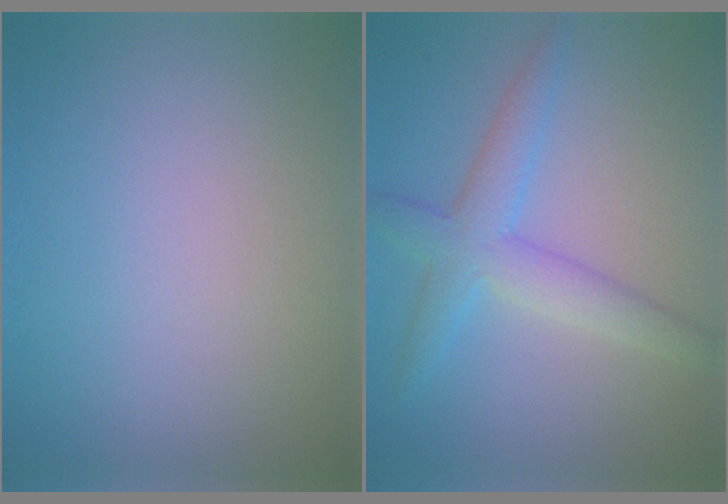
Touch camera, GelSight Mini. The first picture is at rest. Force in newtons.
{"total": 4.2, "press": 4.2, "slide": 0.1}